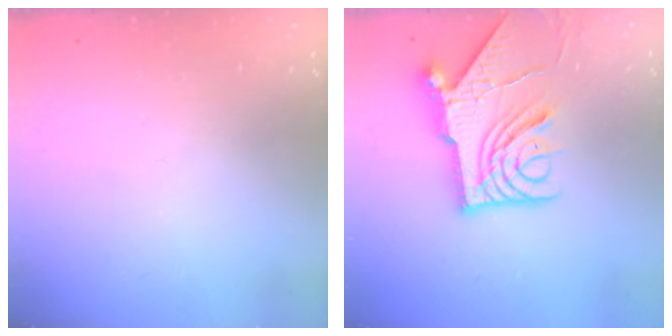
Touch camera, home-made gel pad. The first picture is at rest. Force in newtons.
{"total": 13.7, "press": 13.6, "slide": 1.5}